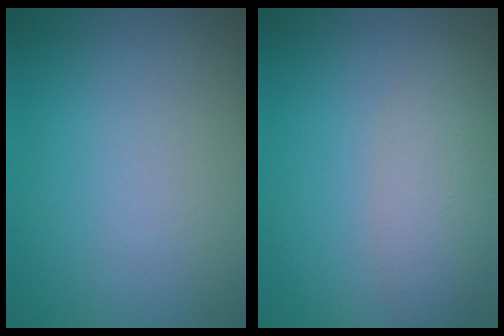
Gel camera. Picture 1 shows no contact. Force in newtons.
{"total": 3.1, "press": 3.1, "slide": 0.0}